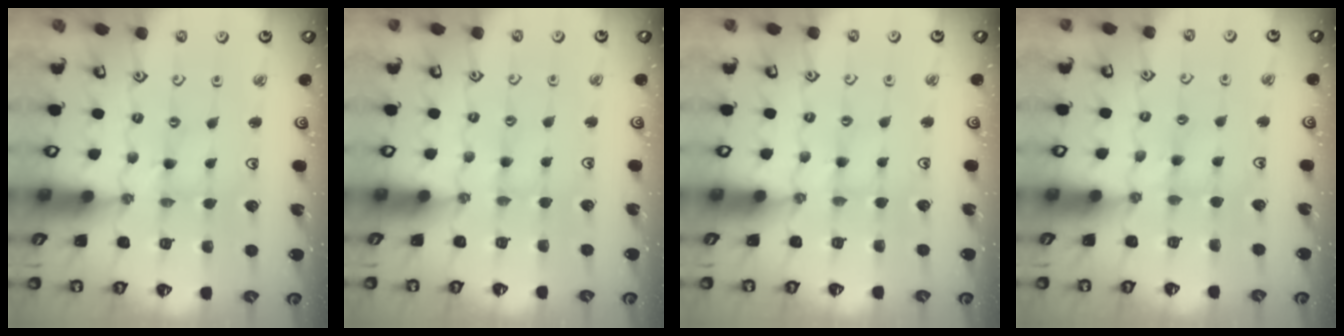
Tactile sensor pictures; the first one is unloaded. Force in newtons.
{"total": 1.9, "press": 1.9, "slide": 0.3}
{"total": 1.8, "press": 1.7, "slide": 0.3}
{"total": 2.8, "press": 2.8, "slide": 0.5}